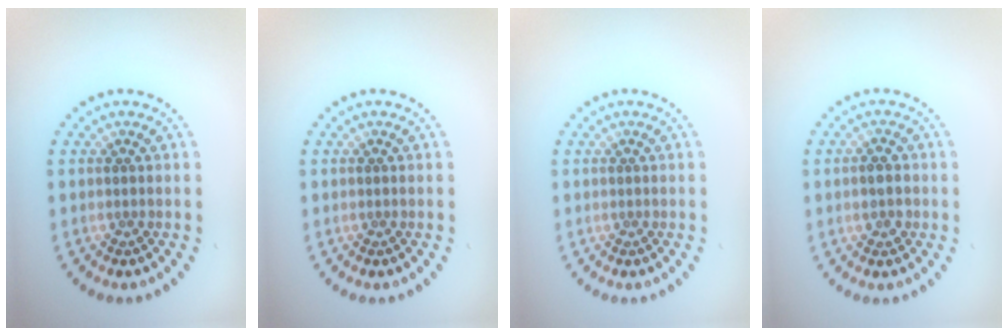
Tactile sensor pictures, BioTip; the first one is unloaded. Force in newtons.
{"total": 0.0}
{"total": 0.0}
{"total": 1.9, "press": 1.9, "slide": 0.1}